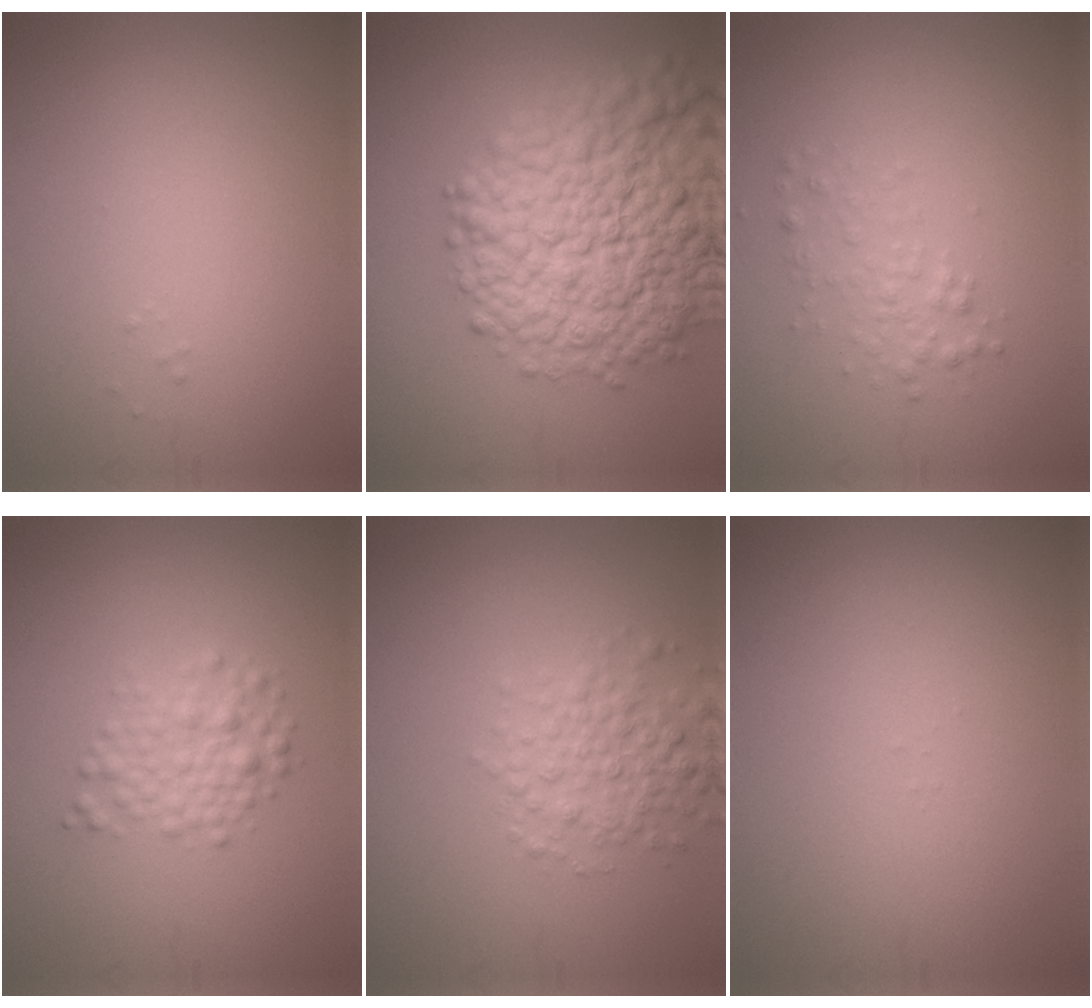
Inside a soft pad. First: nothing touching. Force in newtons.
{"total": 13.3, "press": 13.3, "slide": 0.6}
{"total": 1.8, "press": 1.8, "slide": 0.0}
{"total": 2.8, "press": 2.8, "slide": 0.1}
{"total": 3.5, "press": 3.5, "slide": 0.1}
{"total": 0.0}